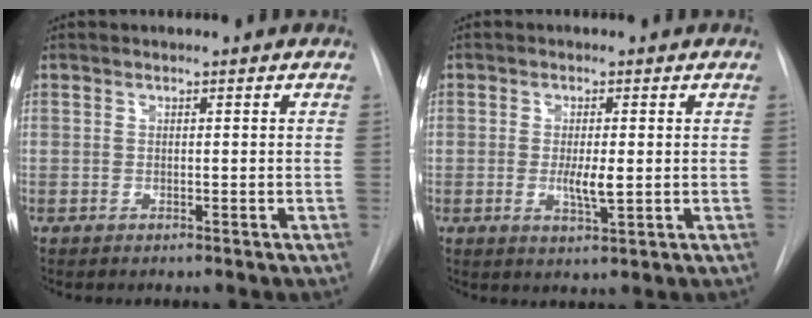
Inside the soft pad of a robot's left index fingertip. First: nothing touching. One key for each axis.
{"total": 3.6, "fx": -1.3, "fy": 0.6, "fz": 3.3, "tx": -0.059, "ty": -0.012, "tz": -0.017}